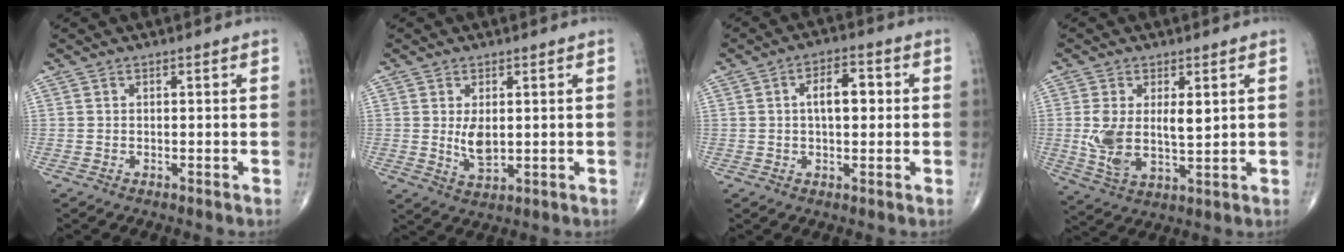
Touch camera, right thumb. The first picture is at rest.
{"total": 4.6, "force": [0.5, 2.4, 3.9], "torque": [-0.065, -0.013, 0.017]}
{"total": 6.7, "force": [0.8, 3.4, 5.7], "torque": [-0.074, 0.011, 0.007]}
{"total": 10.0, "force": [1.4, 5.3, 8.4], "torque": [-0.153, -0.017, 0.037]}